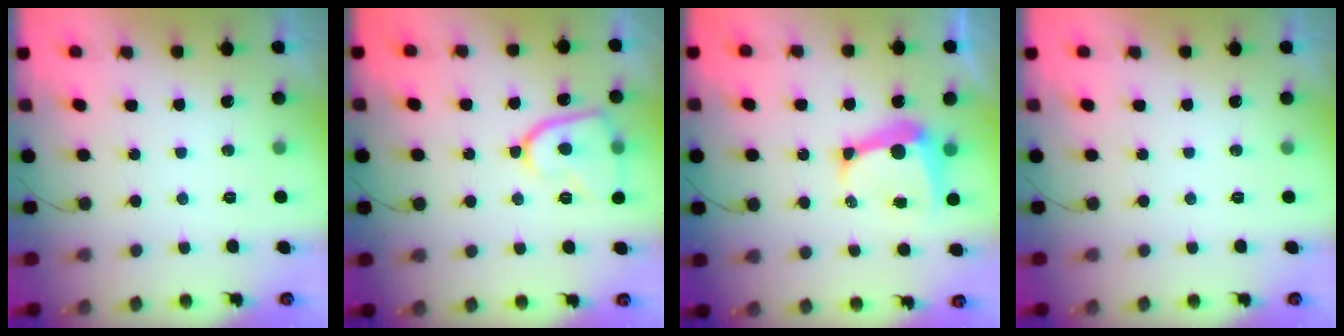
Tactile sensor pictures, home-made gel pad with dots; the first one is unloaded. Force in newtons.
{"total": 12.7, "press": 12.6, "slide": 1.5}
{"total": 8.7, "press": 8.6, "slide": 0.9}
{"total": 0.0}